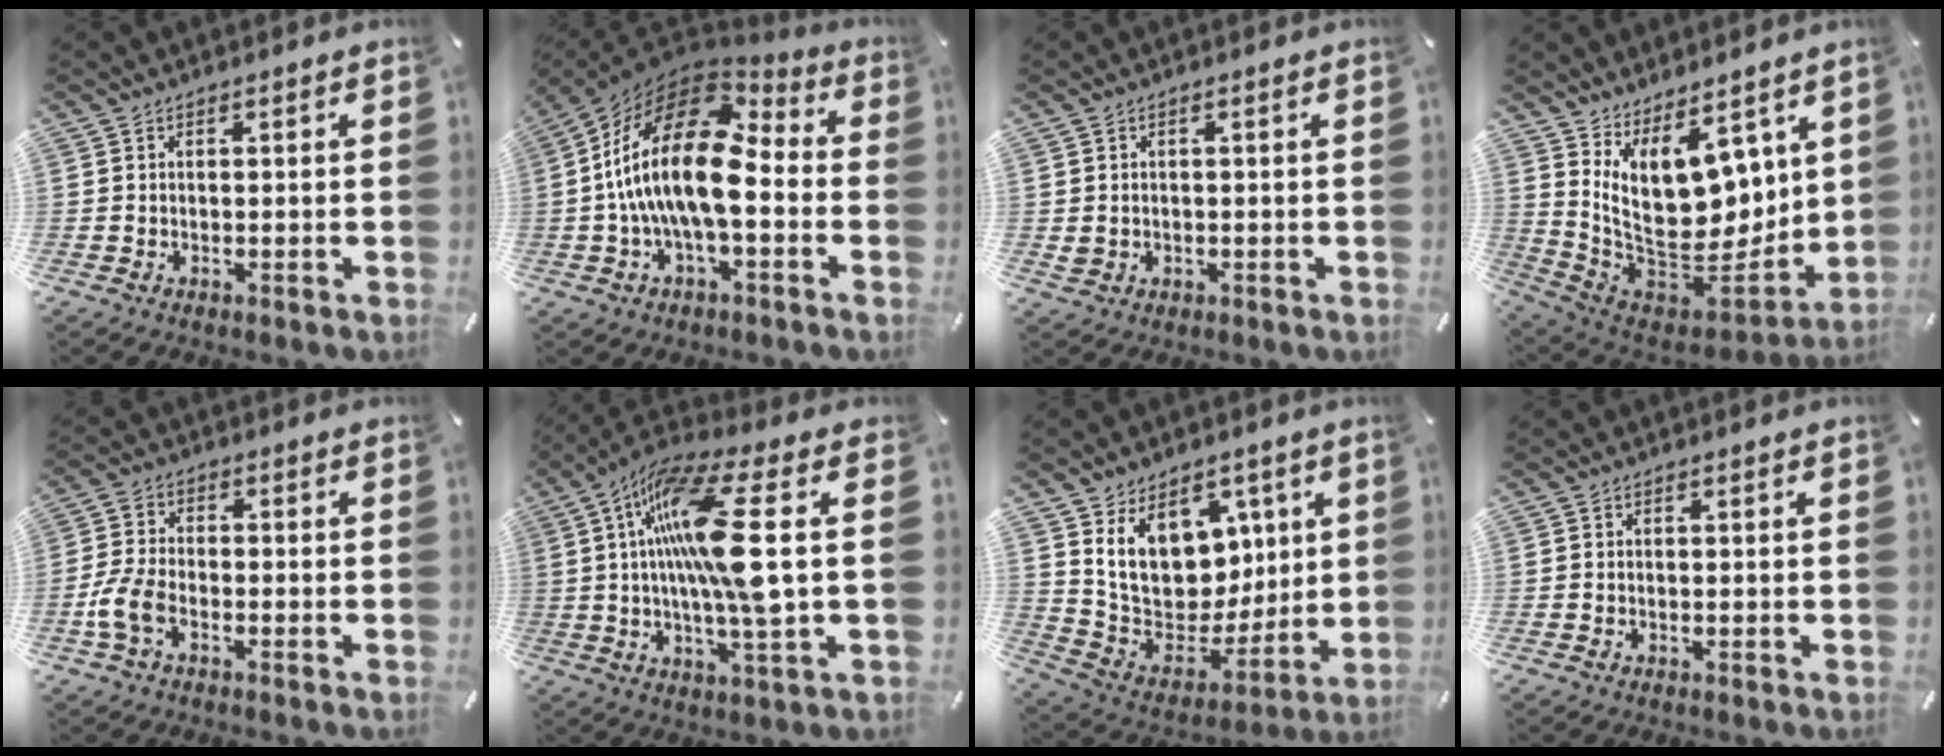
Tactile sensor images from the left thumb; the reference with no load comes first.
{"total": 22.5, "force": [0.0, 11.1, 19.5], "torque": [-0.392, 0.002, -0.002]}
{"total": 1.7, "force": [0.0, 1.6, 0.6], "torque": [-0.013, 0.003, 0.000]}
{"total": 18.4, "force": [7.5, 11.6, 12.2], "torque": [-0.234, -0.096, 0.147]}
{"total": 6.2, "force": [-2.8, 3.6, 4.3], "torque": [-0.099, 0.005, -0.054]}
{"total": 17.2, "force": [2.5, 2.8, 16.8], "torque": [-0.344, -0.011, 0.025]}
{"total": 16.2, "force": [6.4, 12.5, 8.0], "torque": [-0.155, -0.047, 0.128]}
{"total": 0.0}